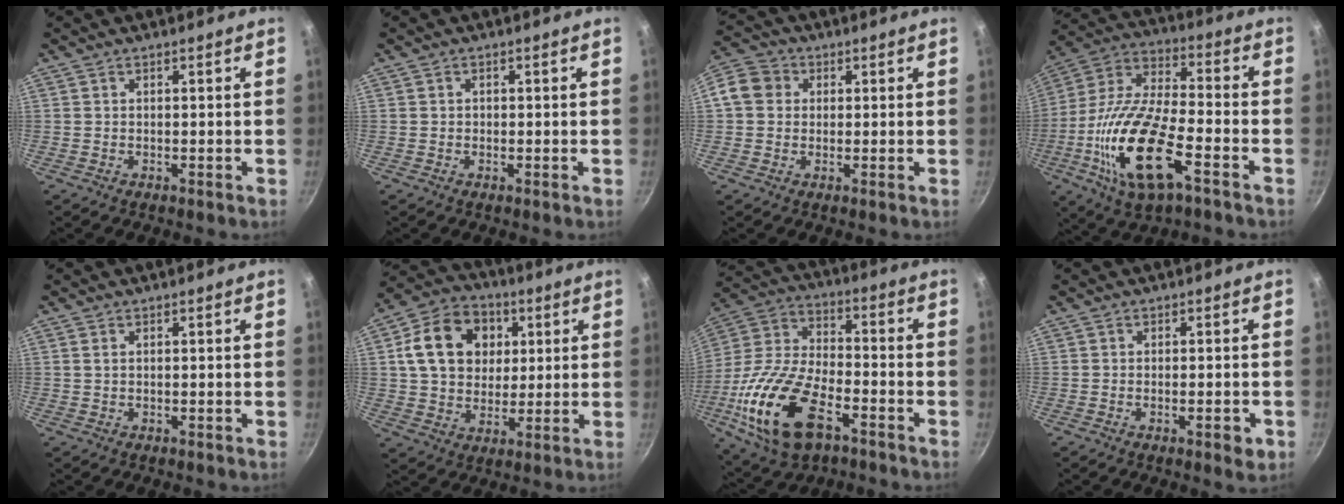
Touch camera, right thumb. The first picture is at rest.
{"total": 0.9, "force": [0.1, 0.8, 0.3], "torque": [-0.002, 0.003, 0.000]}
{"total": 8.0, "force": [1.2, 7.0, 3.6], "torque": [-0.046, 0.018, 0.004]}
{"total": 21.2, "force": [-7.8, 8.1, 18.0], "torque": [-0.350, 0.023, -0.160]}
{"total": 0.9, "force": [0.3, 0.5, 0.6], "torque": [-0.012, 0.001, 0.006]}
{"total": 16.2, "force": [4.2, 12.7, 9.1], "torque": [-0.130, 0.009, 0.063]}
{"total": 21.9, "force": [-8.8, 11.4, 16.6], "torque": [-0.328, 0.029, -0.172]}
{"total": 3.6, "force": [-1.5, 1.0, 3.1], "torque": [-0.038, 0.002, -0.022]}